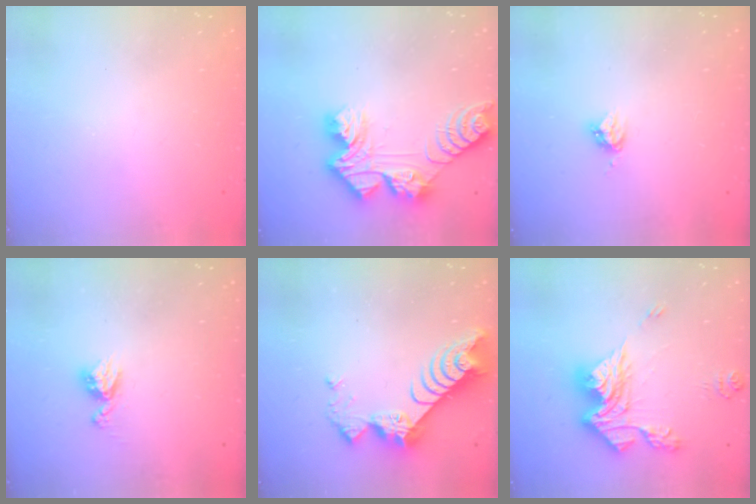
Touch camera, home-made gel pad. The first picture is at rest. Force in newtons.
{"total": 13.7, "press": 13.7, "slide": 1.1}
{"total": 3.9, "press": 3.9, "slide": 0.1}
{"total": 5.0, "press": 4.9, "slide": 0.6}
{"total": 9.9, "press": 9.9, "slide": 0.8}
{"total": 17.0, "press": 16.9, "slide": 1.7}